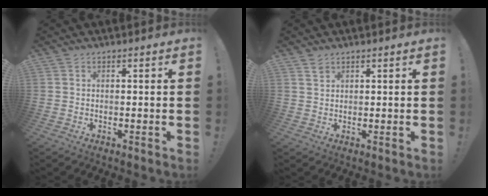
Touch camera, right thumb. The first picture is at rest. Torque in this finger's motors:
{"motor_torque": [0.15, 0.47, 0.08, -0.11, -0.04]}